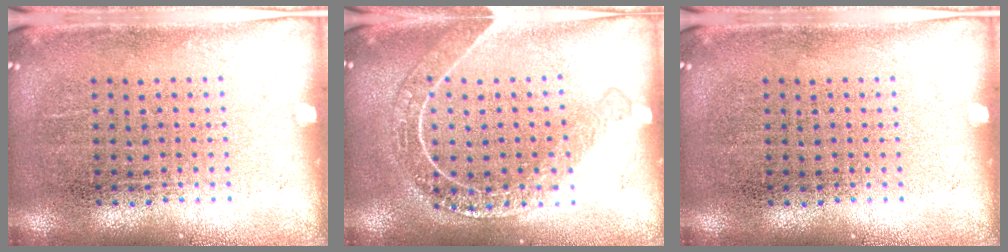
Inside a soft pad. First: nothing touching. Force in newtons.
{"total": 1.8, "press": 1.6, "slide": 0.8}
{"total": 0.0}